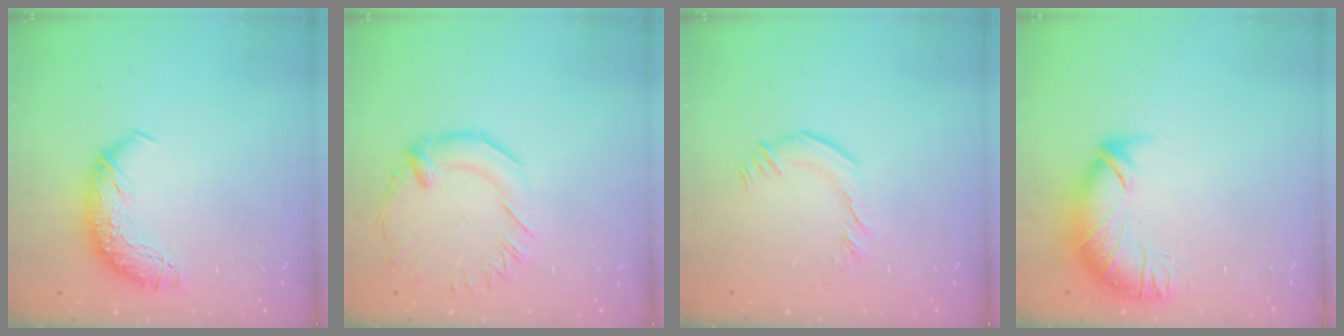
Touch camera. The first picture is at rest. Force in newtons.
{"total": 1.2, "press": 0.6, "slide": 1.1}
{"total": 2.5, "press": 2.3, "slide": 0.9}
{"total": 3.0, "press": 1.6, "slide": 2.5}